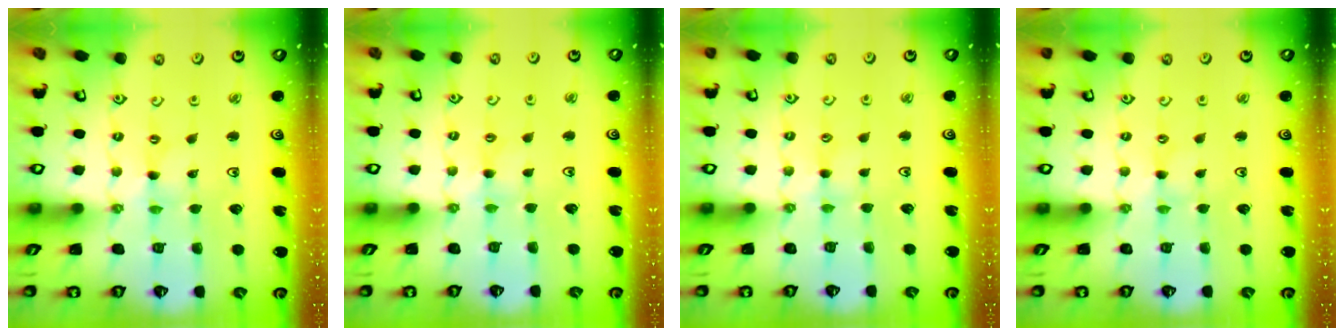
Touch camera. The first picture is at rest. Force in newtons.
{"total": 2.7, "press": 2.6, "slide": 0.4}
{"total": 3.1, "press": 3.1, "slide": 0.5}
{"total": 0.0}